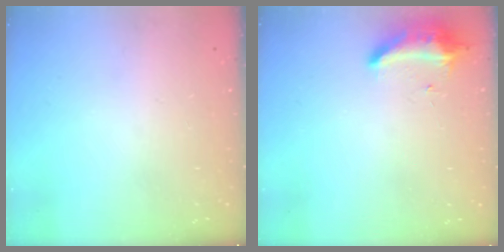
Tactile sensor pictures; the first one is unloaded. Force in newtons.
{"total": 8.5, "press": 8.5, "slide": 0.3}